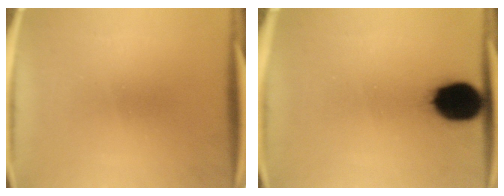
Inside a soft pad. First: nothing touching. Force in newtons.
{"total": 13.9}